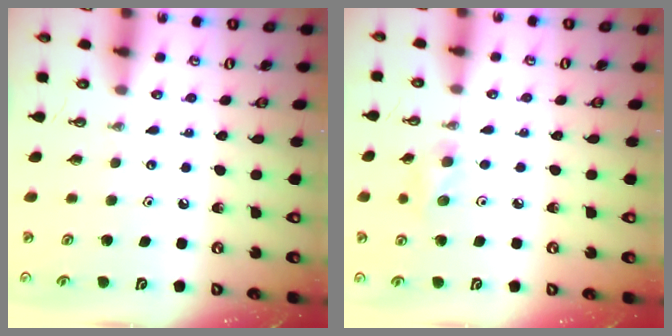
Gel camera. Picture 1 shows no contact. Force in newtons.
{"total": 7.5, "press": 6.4, "slide": 4.0}